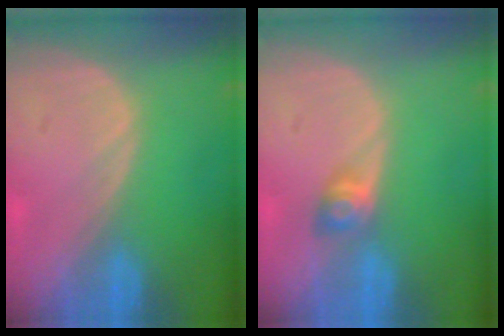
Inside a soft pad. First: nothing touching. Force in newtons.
{"total": 2.8, "press": 2.5, "slide": 1.3}